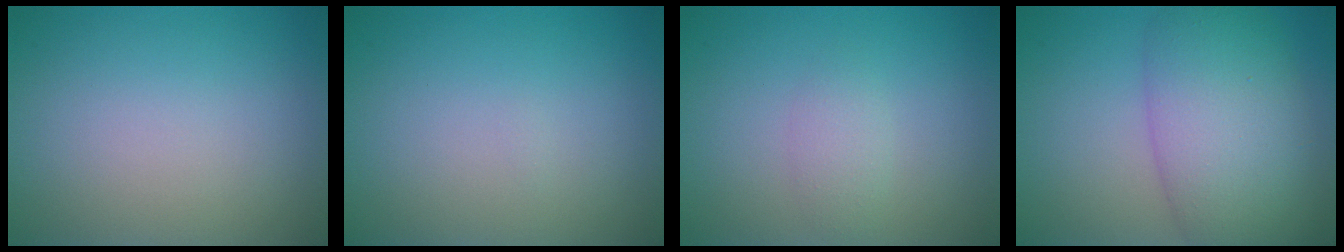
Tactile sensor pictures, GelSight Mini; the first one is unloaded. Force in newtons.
{"total": 0.0}
{"total": 1.4, "press": 1.4, "slide": 0.0}
{"total": 9.1, "press": 9.1, "slide": 0.3}